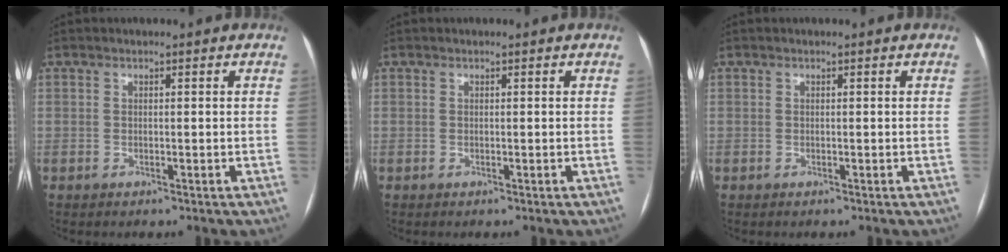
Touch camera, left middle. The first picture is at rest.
{"total": 0.0}
{"total": 0.0}